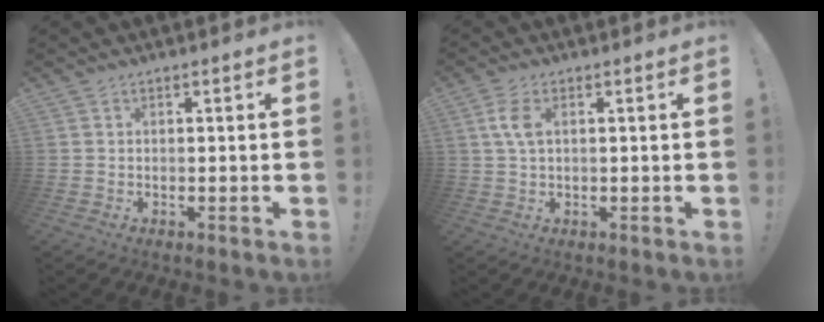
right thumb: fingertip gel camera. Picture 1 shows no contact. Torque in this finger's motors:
{"motor_torque": [0.08, 0.54, 0.39, 0.15, 0.17]}